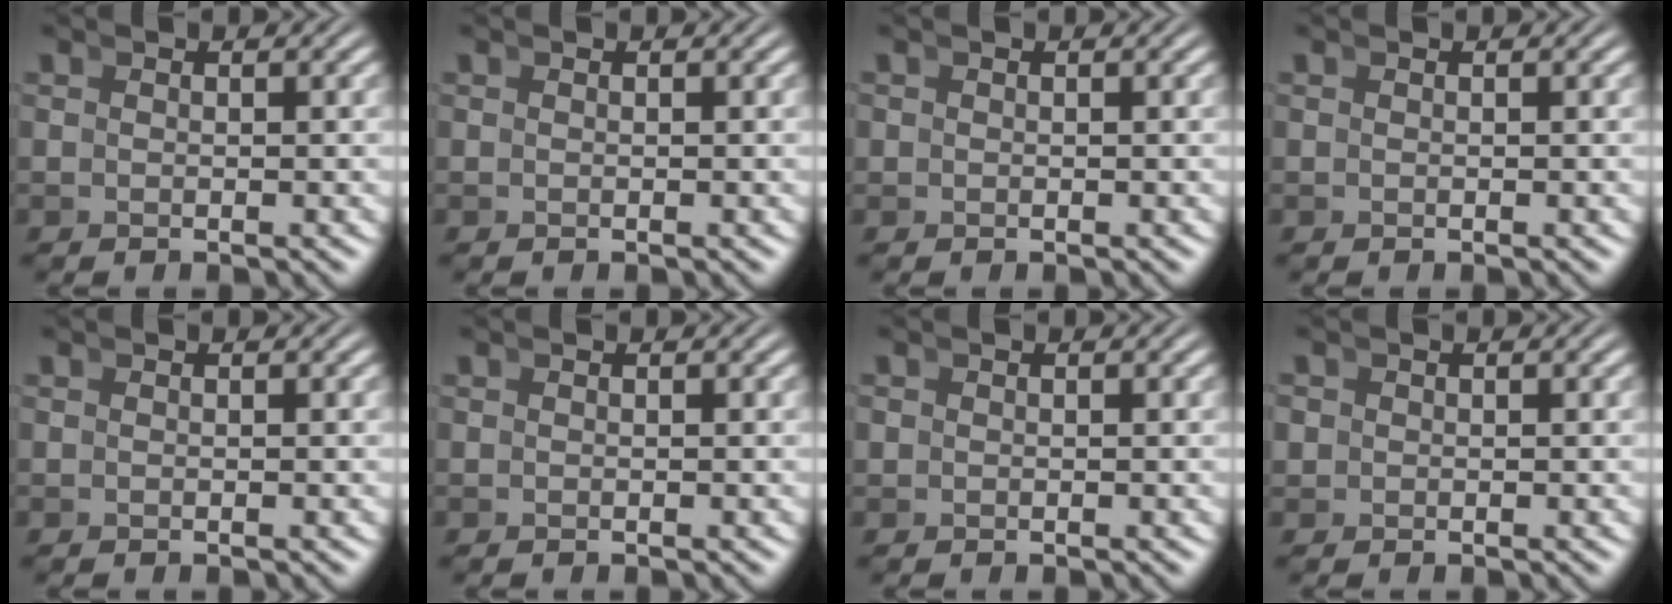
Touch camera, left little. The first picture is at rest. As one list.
[{"total": 0.0}, {"total": 0.7, "force": [-0.1, 0.7, 0.0], "torque": [0.001, -0.003, 0.000]}, {"total": 0.0}, {"total": 0.0}, {"total": 0.0}, {"total": 0.8, "force": [-0.1, 0.8, 0.2], "torque": [-0.008, -0.005, 0.000]}, {"total": 1.6, "force": [-0.2, 1.6, 0.4], "torque": [-0.013, -0.005, -0.001]}]